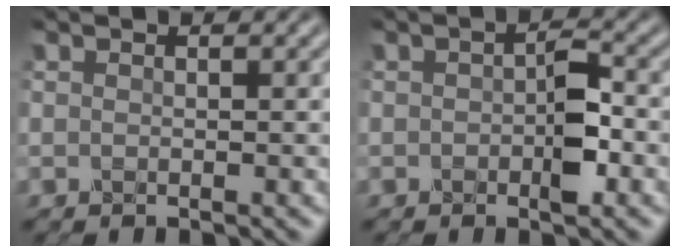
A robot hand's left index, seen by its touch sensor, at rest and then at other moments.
{"total": 3.1, "force": [-0.6, 1.3, 2.8], "torque": [-0.042, 0.003, -0.012]}